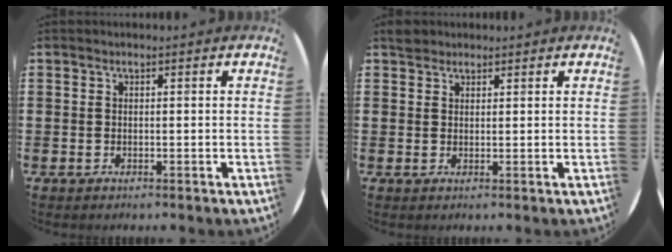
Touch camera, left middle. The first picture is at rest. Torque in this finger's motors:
{"motor_torque": [0.28, -0.28, -0.02, 0.00]}